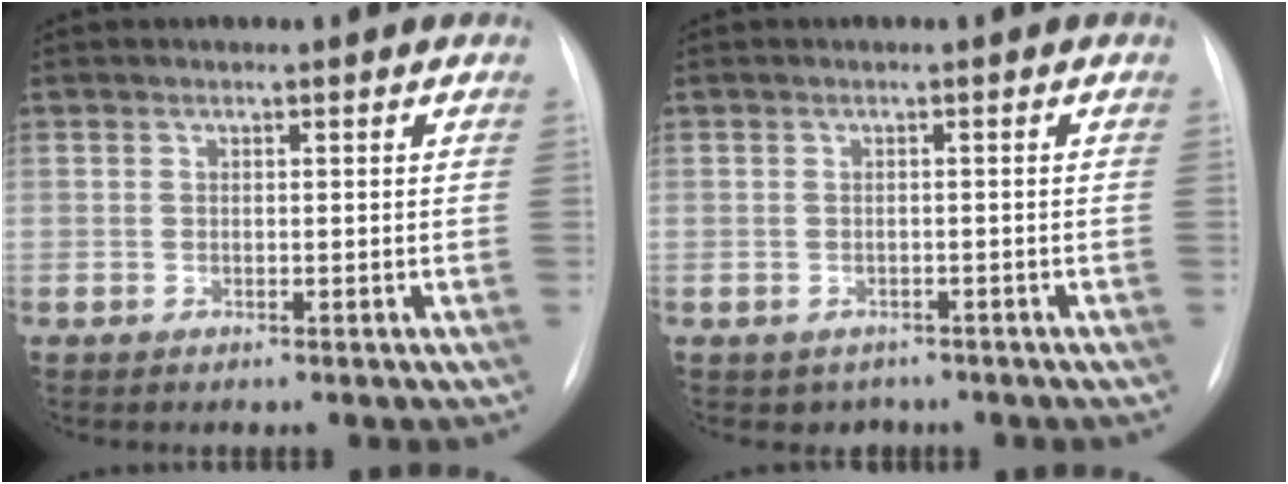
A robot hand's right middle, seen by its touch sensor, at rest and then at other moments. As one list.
[{"total": 2.5, "force": [-1.7, 1.8, 0.2], "torque": [-0.005, 0.006, -0.020]}]